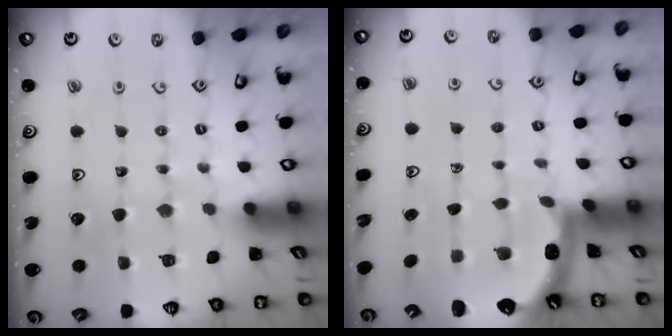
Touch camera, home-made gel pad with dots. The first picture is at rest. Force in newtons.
{"total": 1.7, "press": 1.5, "slide": 0.7}